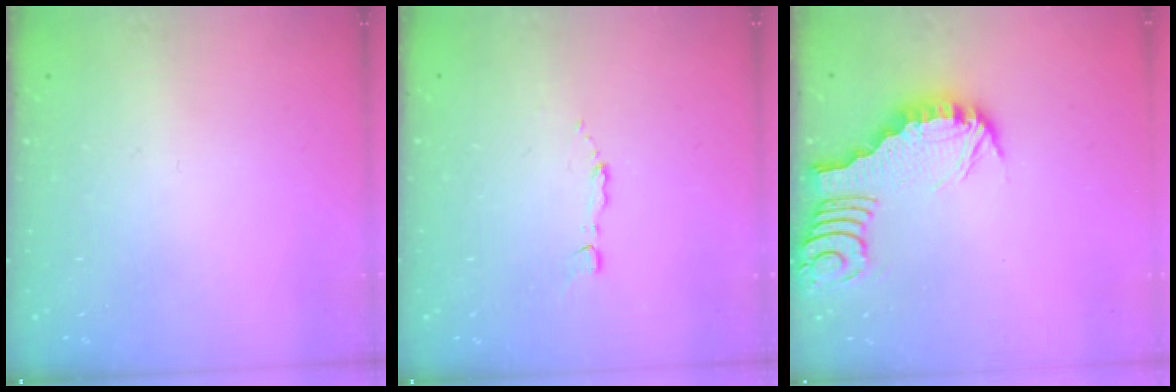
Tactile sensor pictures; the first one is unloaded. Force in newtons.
{"total": 1.8, "press": 1.8, "slide": 0.2}
{"total": 3.2, "press": 3.1, "slide": 0.4}